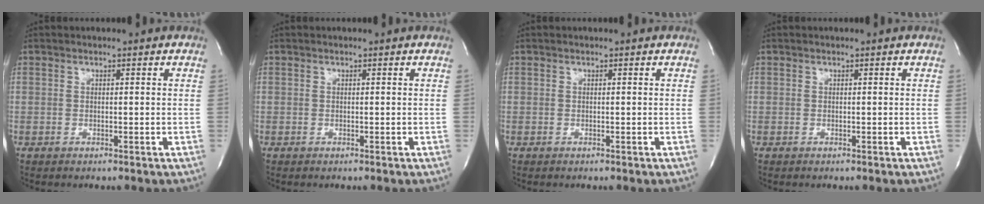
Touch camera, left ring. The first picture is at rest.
{"total": 0.0}
{"total": 0.0}
{"total": 0.0}